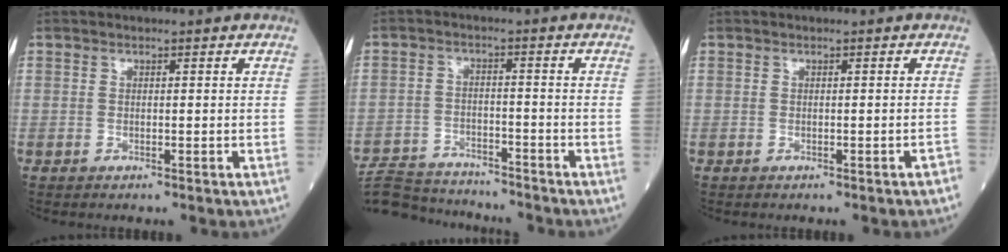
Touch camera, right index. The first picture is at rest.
{"total": 11.9, "force": [-11.4, 2.3, 2.4], "torque": [-0.051, 0.010, -0.184]}
{"total": 0.8, "force": [-0.6, 0.1, 0.5], "torque": [-0.004, 0.000, -0.006]}